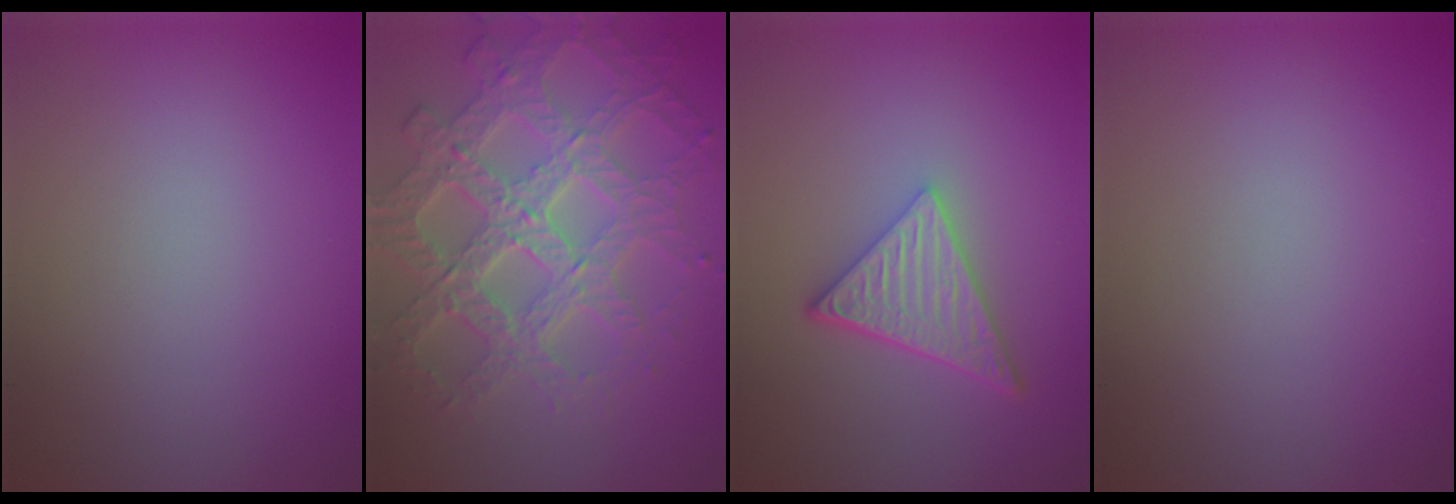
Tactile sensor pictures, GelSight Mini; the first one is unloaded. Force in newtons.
{"total": 6.2, "press": 5.6, "slide": 2.6}
{"total": 5.0, "press": 3.6, "slide": 3.5}
{"total": 0.0}